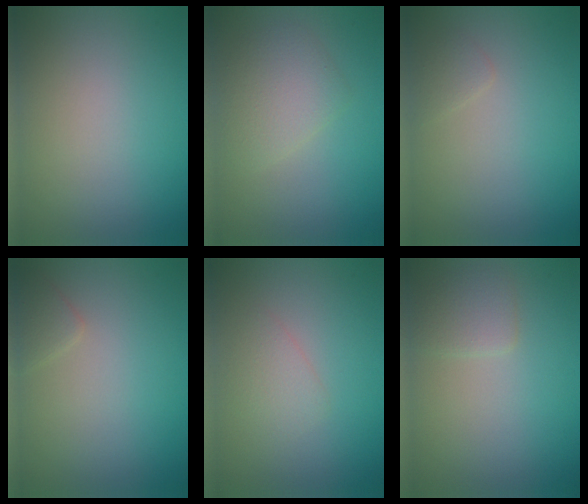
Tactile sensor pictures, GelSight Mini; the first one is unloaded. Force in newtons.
{"total": 2.9, "press": 2.9, "slide": 0.0}
{"total": 0.8, "press": 0.8, "slide": 0.0}
{"total": 1.2, "press": 1.2, "slide": 0.1}
{"total": 1.5, "press": 1.5, "slide": 0.0}
{"total": 1.7, "press": 1.7, "slide": 0.1}